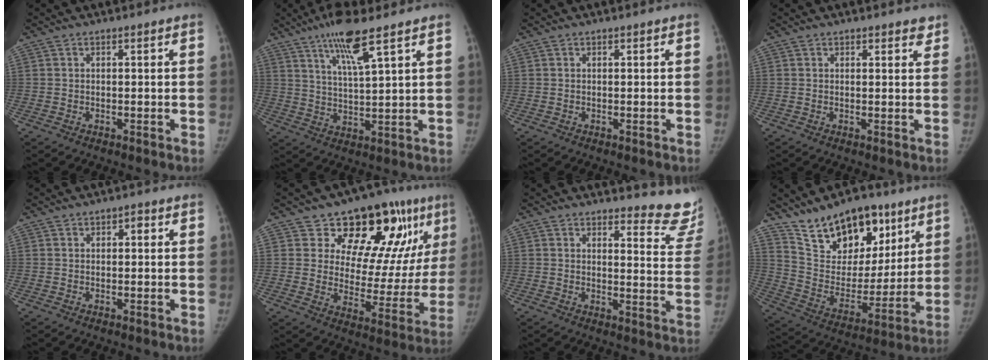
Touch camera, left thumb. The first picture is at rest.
{"total": 9.3, "force": [5.9, 1.0, 7.1], "torque": [-0.130, -0.032, 0.110]}
{"total": 0.0}
{"total": 2.1, "force": [1.8, 0.9, 0.7], "torque": [0.014, -0.007, 0.016]}
{"total": 1.7, "force": [0.6, 1.1, 1.2], "torque": [-0.006, 0.003, 0.004]}
{"total": 20.7, "force": [11.4, 10.2, 14.0], "torque": [-0.125, -0.043, 0.168]}
{"total": 12.0, "force": [11.6, 2.7, 1.4], "torque": [0.028, -0.122, 0.103]}
{"total": 20.0, "force": [13.4, 11.0, 9.9], "torque": [-0.112, -0.066, 0.232]}